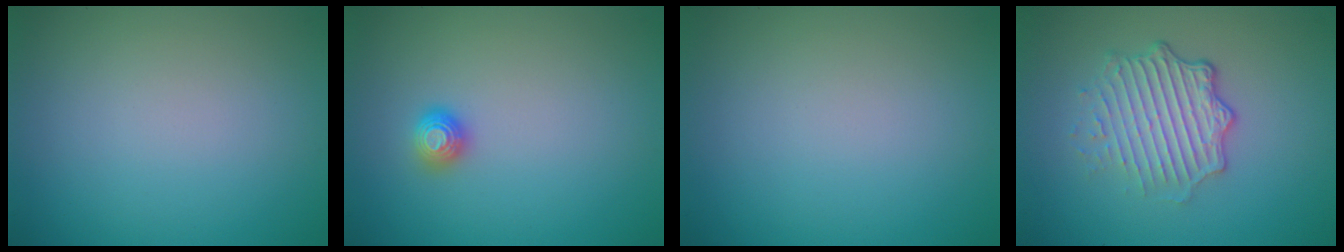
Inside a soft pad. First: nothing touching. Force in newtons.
{"total": 1.1, "press": 1.1, "slide": 0.2}
{"total": 0.0}
{"total": 5.0, "press": 3.6, "slide": 3.5}